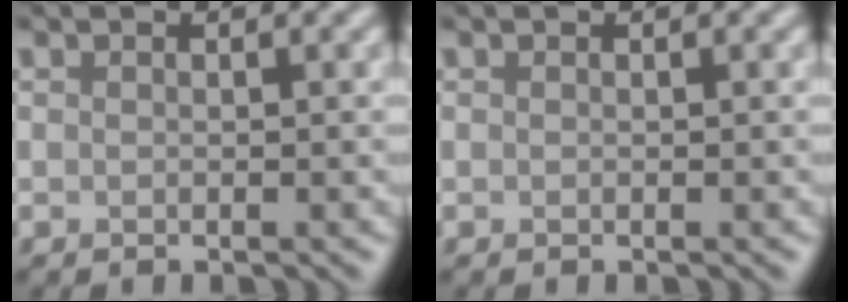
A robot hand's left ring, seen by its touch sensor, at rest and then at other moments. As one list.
[{"total": 0.0}]